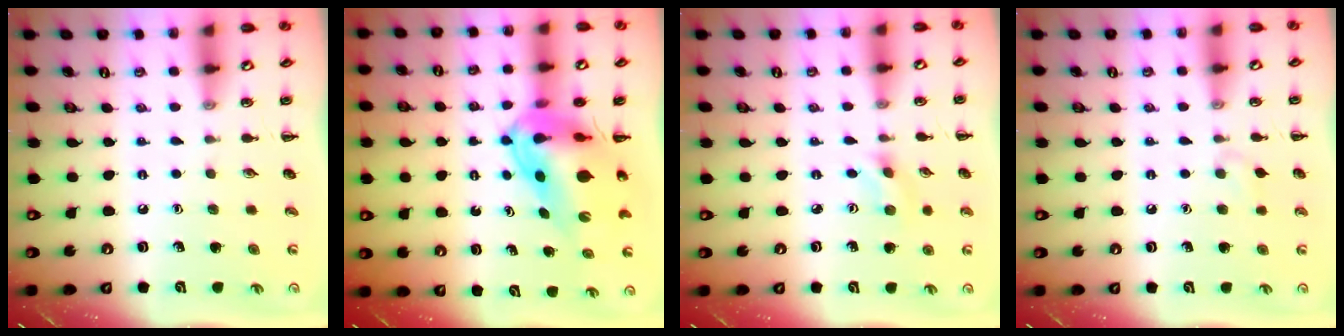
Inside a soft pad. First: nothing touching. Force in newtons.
{"total": 13.0, "press": 12.3, "slide": 4.1}
{"total": 1.6, "press": 1.5, "slide": 0.5}
{"total": 4.5, "press": 4.2, "slide": 1.6}